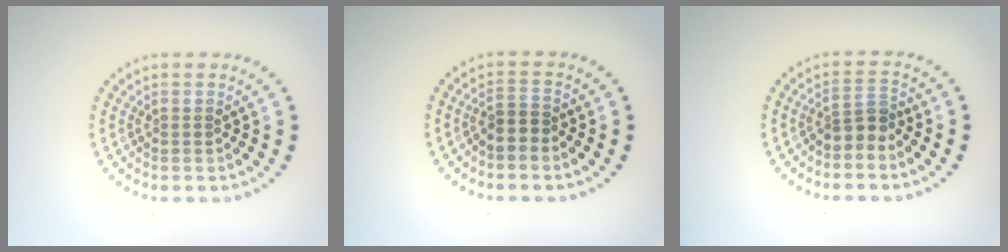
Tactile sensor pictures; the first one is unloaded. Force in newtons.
{"total": 1.5, "press": 1.0, "slide": 1.0}
{"total": 2.3, "press": 1.9, "slide": 1.4}